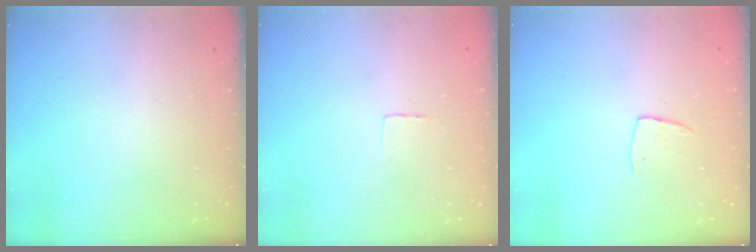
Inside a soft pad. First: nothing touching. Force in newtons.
{"total": 2.3, "press": 2.3, "slide": 0.1}
{"total": 4.8, "press": 4.8, "slide": 0.4}